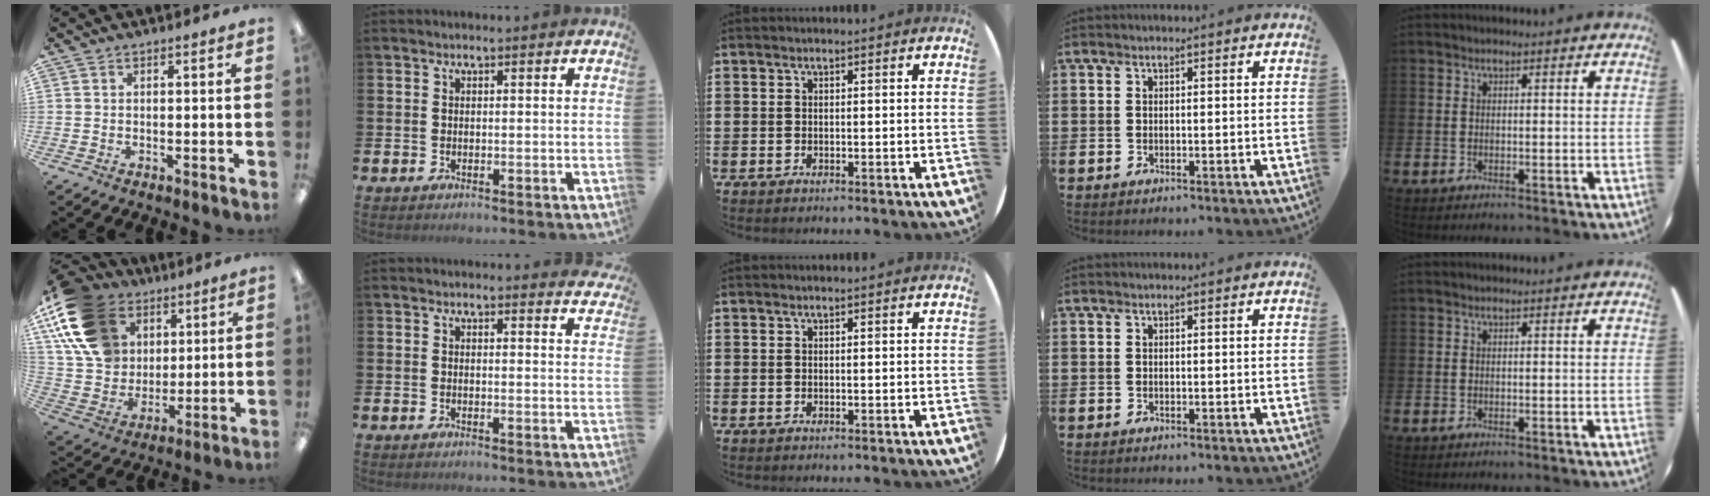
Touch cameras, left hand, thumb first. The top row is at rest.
{"thumb": {"total": 20.3, "force": [9.3, 14.9, 10.1], "torque": [-0.217, -0.028, 0.180]}, "index": {"total": 1.8, "force": [1.8, 0.1, 0.0], "torque": [-0.002, -0.007, 0.032]}}